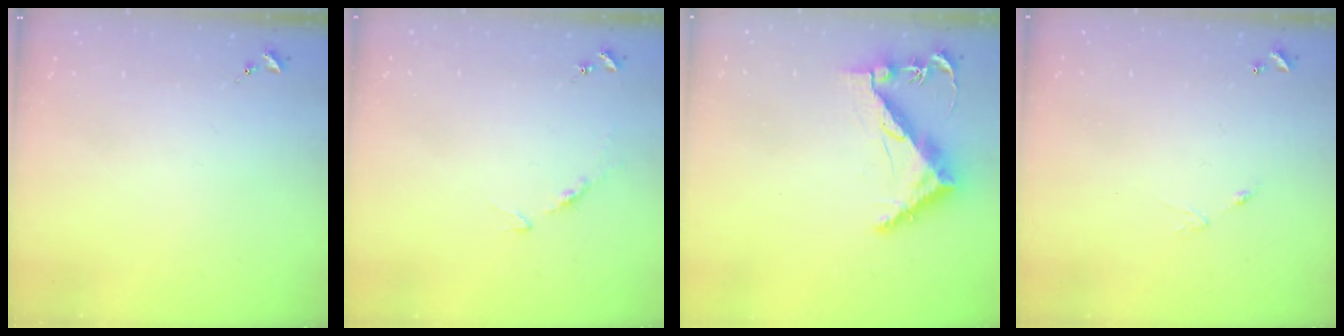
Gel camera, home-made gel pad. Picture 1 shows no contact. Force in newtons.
{"total": 4.9, "press": 4.8, "slide": 0.6}
{"total": 9.7, "press": 9.6, "slide": 1.0}
{"total": 4.8, "press": 4.8, "slide": 0.3}